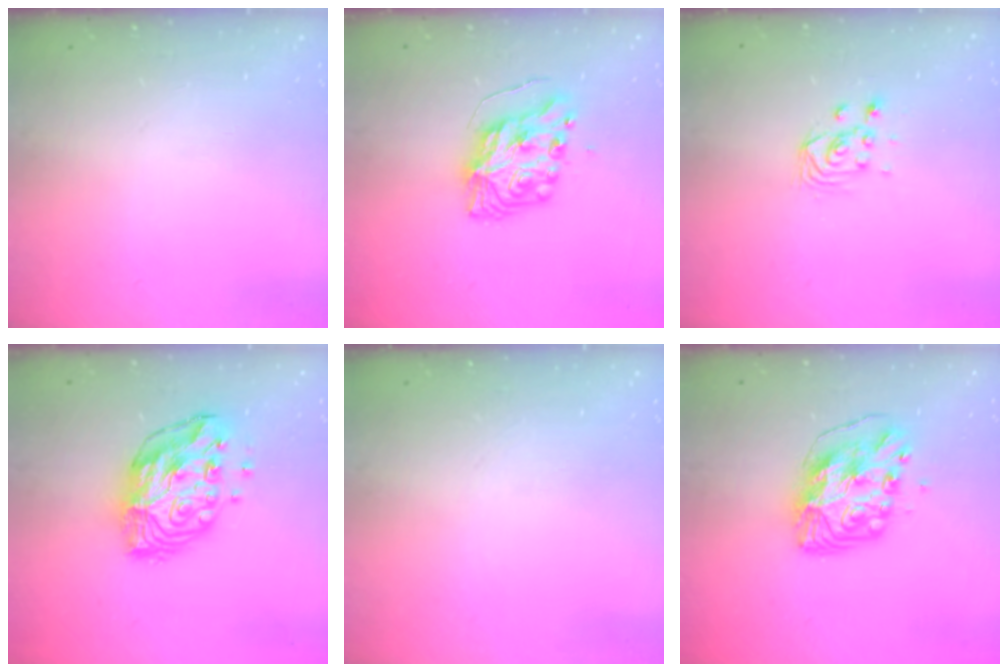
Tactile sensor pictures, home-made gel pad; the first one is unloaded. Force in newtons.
{"total": 9.1, "press": 9.0, "slide": 0.6}
{"total": 3.0, "press": 3.0, "slide": 0.1}
{"total": 13.2, "press": 13.2, "slide": 1.1}
{"total": 0.0}
{"total": 11.3, "press": 11.3, "slide": 1.1}